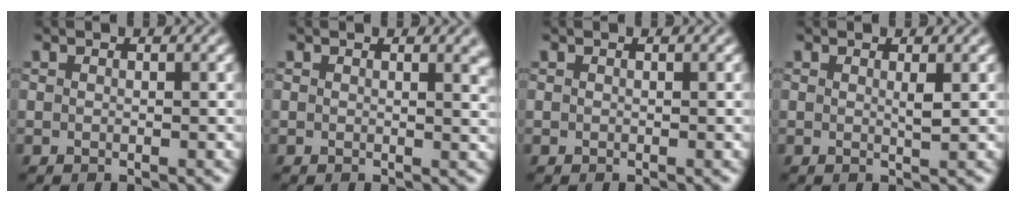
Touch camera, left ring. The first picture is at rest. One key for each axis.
{"total": 2.2, "fx": 1.1, "fy": 0.9, "fz": 1.7, "tx": -0.007, "ty": 0.002, "tz": 0.014}
{"total": 0.0}
{"total": 0.9, "fx": 0.3, "fy": 0.0, "fz": 0.8, "tx": -0.014, "ty": -0.002, "tz": 0.004}